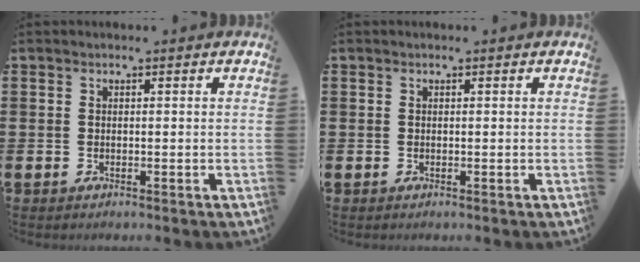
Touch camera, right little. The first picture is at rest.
{"total": 0.0}